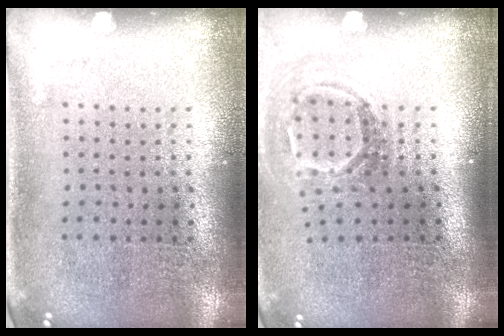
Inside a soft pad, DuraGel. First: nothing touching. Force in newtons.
{"total": 1.9, "press": 1.2, "slide": 1.4}